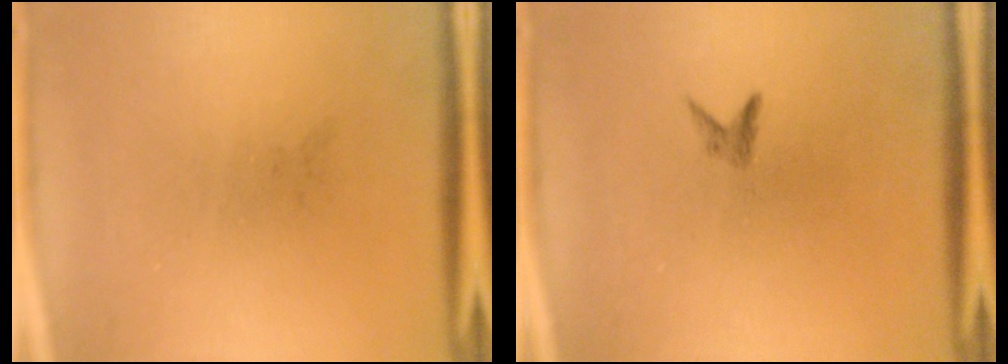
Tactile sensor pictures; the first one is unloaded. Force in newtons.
{"total": 0.8}